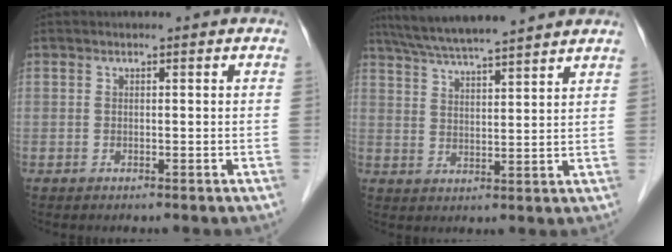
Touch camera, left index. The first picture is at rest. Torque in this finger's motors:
{"motor_torque": [0.08, -0.70, 0.93, 0.21]}